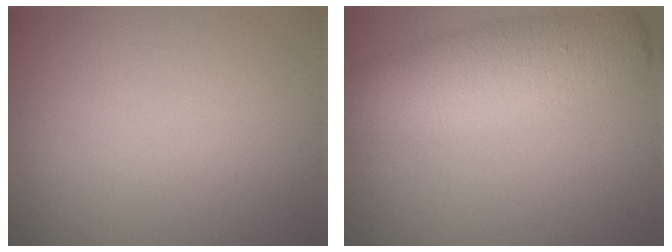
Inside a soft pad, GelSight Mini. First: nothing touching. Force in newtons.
{"total": 8.0, "press": 8.0, "slide": 0.5}